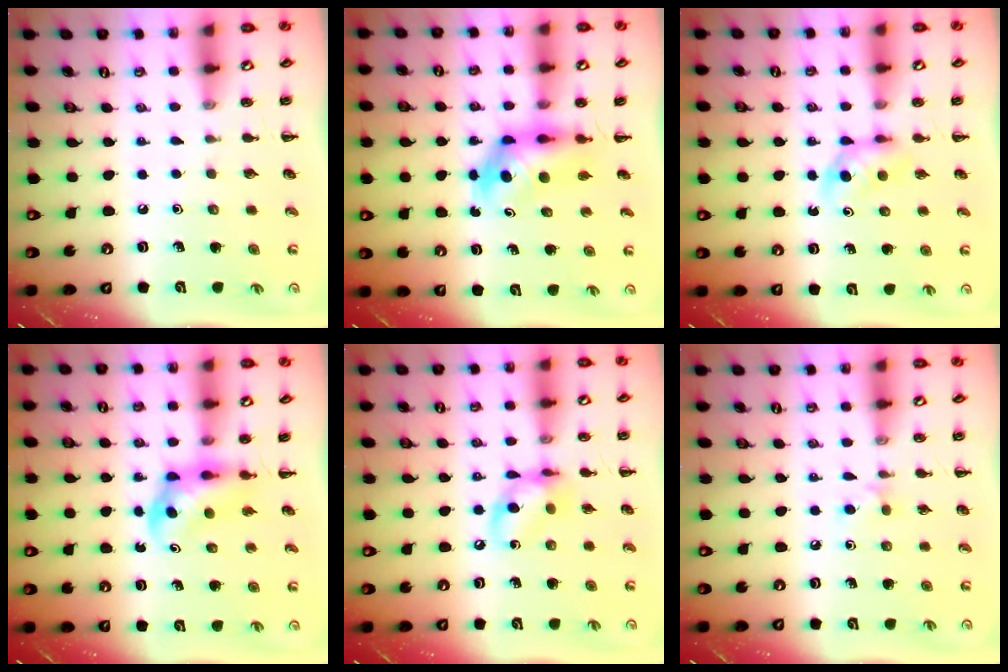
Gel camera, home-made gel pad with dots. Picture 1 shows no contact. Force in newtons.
{"total": 4.8, "press": 4.7, "slide": 0.7}
{"total": 3.6, "press": 3.2, "slide": 1.6}
{"total": 5.3, "press": 5.2, "slide": 0.9}
{"total": 10.4, "press": 10.3, "slide": 1.4}
{"total": 5.0, "press": 4.6, "slide": 2.0}